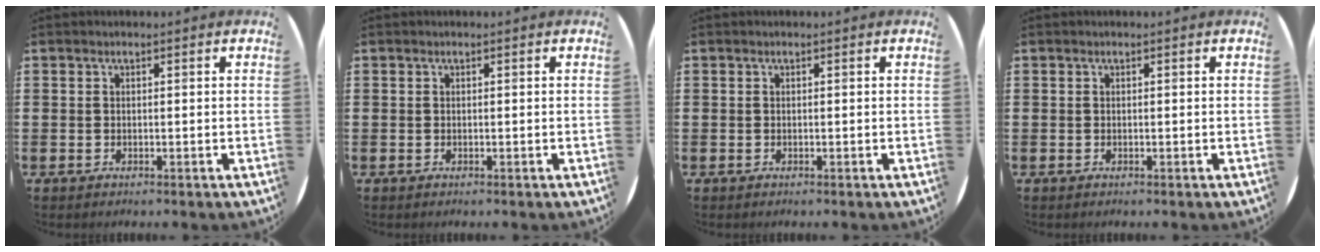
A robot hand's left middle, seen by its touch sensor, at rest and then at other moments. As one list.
[{"total": 0.0}, {"total": 0.0}, {"total": 0.0}]